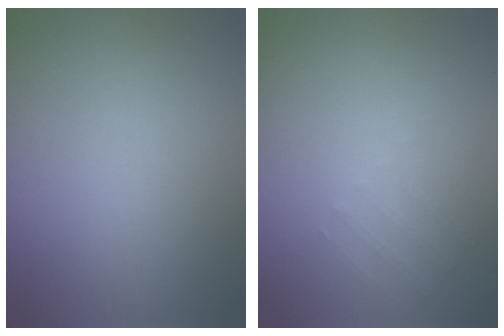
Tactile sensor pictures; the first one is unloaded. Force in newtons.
{"total": 0.6, "press": 0.5, "slide": 0.4}